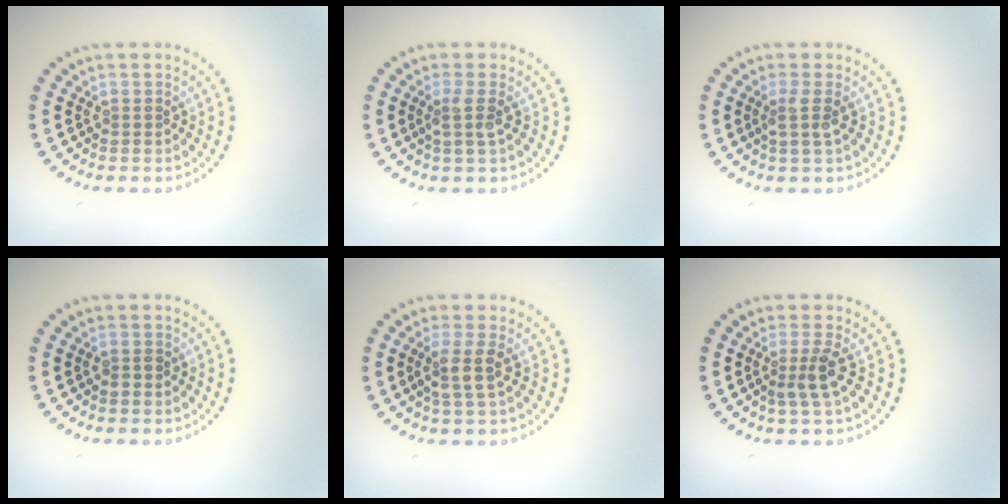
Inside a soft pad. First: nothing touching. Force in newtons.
{"total": 1.8, "press": 1.3, "slide": 1.3}
{"total": 1.8, "press": 1.3, "slide": 1.2}
{"total": 0.8, "press": 0.8, "slide": 0.1}
{"total": 2.4, "press": 2.0, "slide": 1.3}
{"total": 2.4, "press": 1.8, "slide": 1.5}